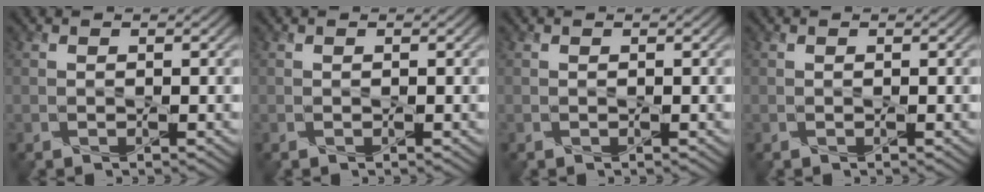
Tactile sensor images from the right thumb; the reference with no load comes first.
{"total": 0.0}
{"total": 0.0}
{"total": 0.0}